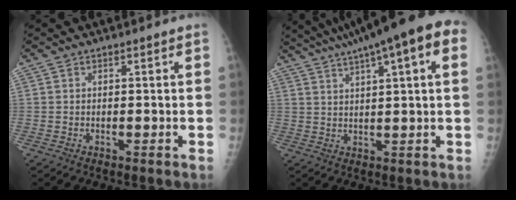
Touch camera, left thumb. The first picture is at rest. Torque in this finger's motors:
{"motor_torque": [3.14, -1.29, 2.15, -0.62, 0.44]}